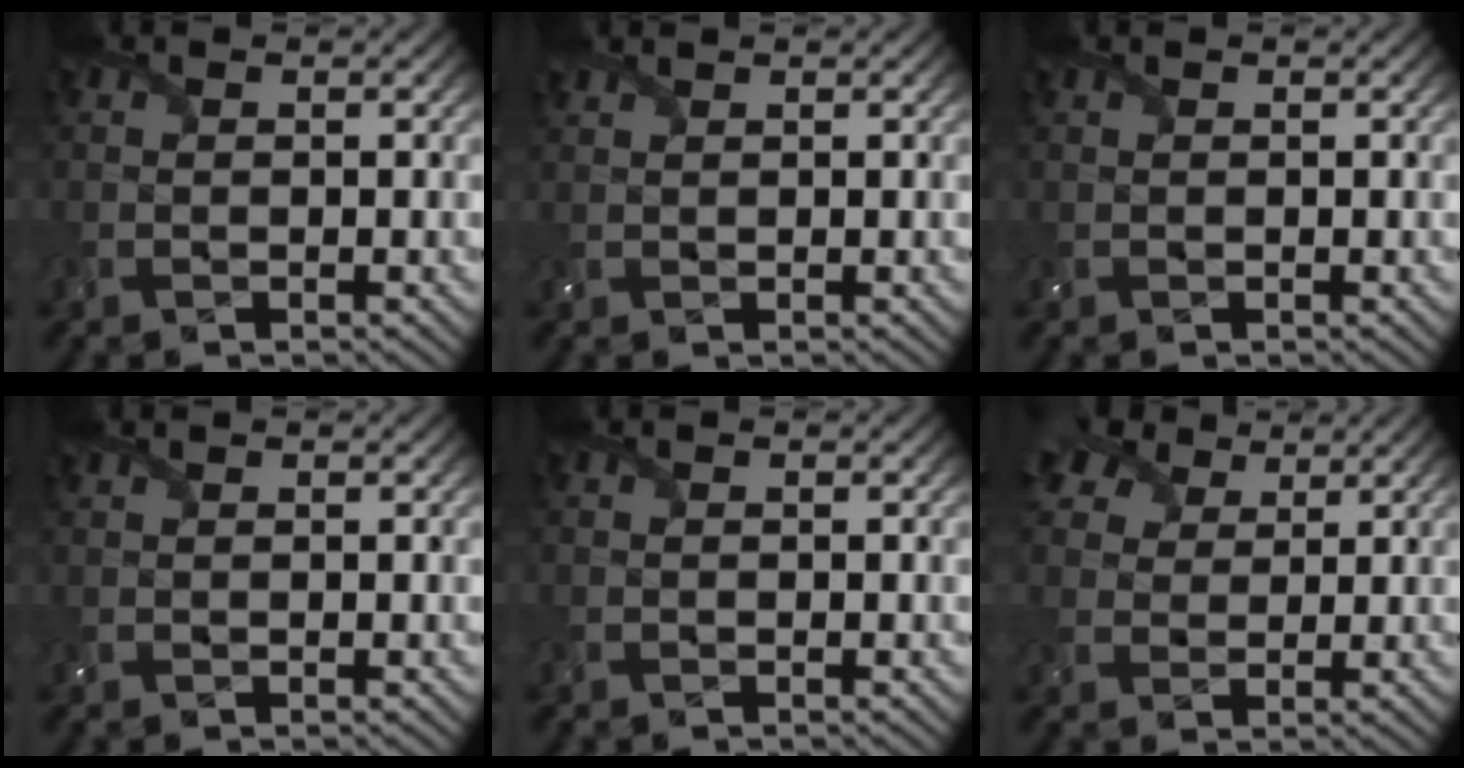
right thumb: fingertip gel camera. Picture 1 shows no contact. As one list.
[{"total": 0.9, "force": [0.9, 0.2, 0.2], "torque": [-0.013, 0.005, 0.024]}, {"total": 0.0}, {"total": 0.6, "force": [0.6, 0.1, 0.1], "torque": [-0.008, 0.004, 0.015]}, {"total": 0.0}, {"total": 6.8, "force": [4.5, 4.2, 2.7], "torque": [-0.074, 0.016, 0.077]}]